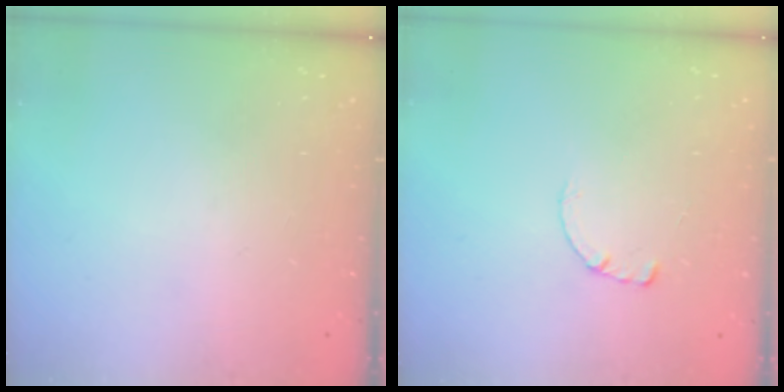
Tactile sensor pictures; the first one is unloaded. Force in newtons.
{"total": 0.7, "press": 0.7, "slide": 0.2}